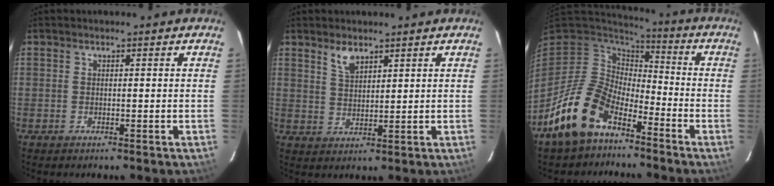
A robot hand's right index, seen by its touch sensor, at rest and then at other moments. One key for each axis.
{"total": 3.8, "fx": 2.8, "fy": 1.6, "fz": 2.0, "tx": -0.038, "ty": -0.002, "tz": 0.055}
{"total": 15.7, "fx": -10.0, "fy": 8.5, "fz": 8.5, "tx": -0.187, "ty": -0.007, "tz": -0.181}